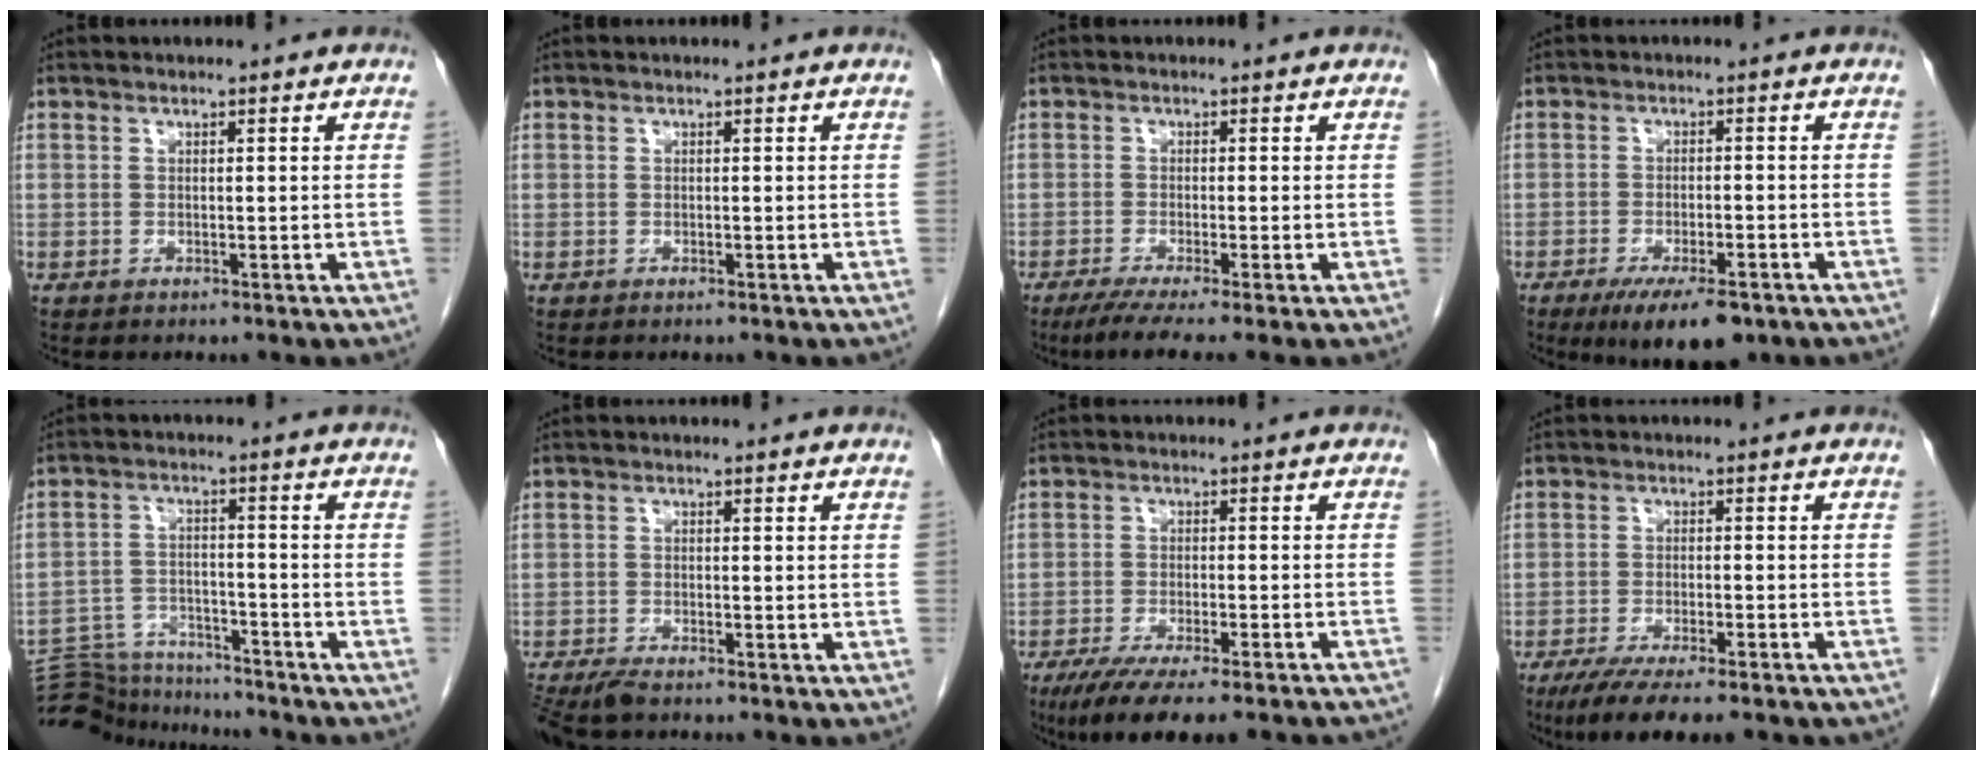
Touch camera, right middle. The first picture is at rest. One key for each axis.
{"total": 0.0}
{"total": 5.9, "fx": -4.3, "fy": -0.5, "fz": 4.0, "tx": -0.060, "ty": -0.017, "tz": -0.072}
{"total": 9.1, "fx": -6.0, "fy": 2.8, "fz": 6.2, "tx": -0.094, "ty": -0.012, "tz": -0.092}
{"total": 12.1, "fx": -11.8, "fy": 2.0, "fz": 1.6, "tx": -0.025, "ty": 0.016, "tz": -0.187}
{"total": 5.2, "fx": -4.3, "fy": 0.9, "fz": 2.7, "tx": -0.049, "ty": -0.014, "tz": -0.076}
{"total": 17.4, "fx": -14.5, "fy": 2.3, "fz": 9.4, "tx": -0.108, "ty": -0.026, "tz": -0.201}
{"total": 13.1, "fx": -10.4, "fy": 2.2, "fz": 7.7, "tx": -0.112, "ty": -0.021, "tz": -0.151}